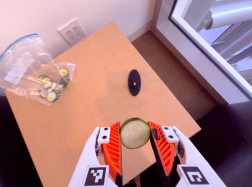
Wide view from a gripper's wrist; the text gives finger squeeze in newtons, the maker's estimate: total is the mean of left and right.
{"total": 8.9, "left": 9.1, "right": 8.7}